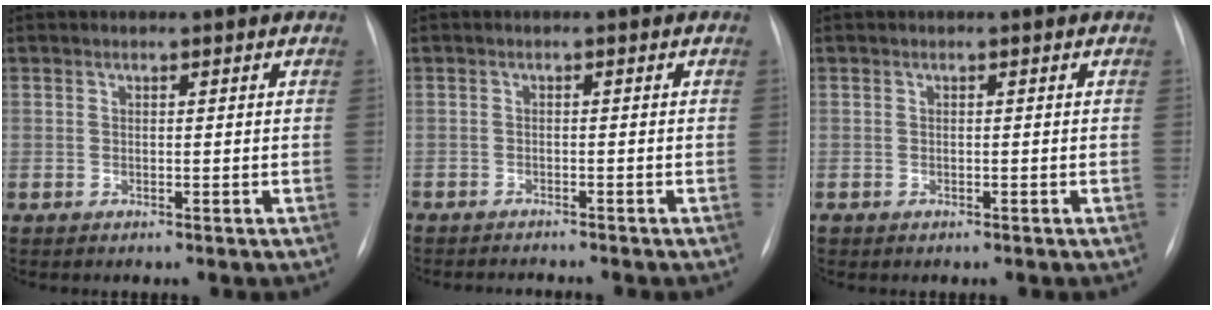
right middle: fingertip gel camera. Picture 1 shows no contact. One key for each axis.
{"total": 3.4, "fx": -3.3, "fy": 0.2, "fz": 0.8, "tx": -0.006, "ty": -0.010, "tz": -0.049}
{"total": 1.1, "fx": -0.8, "fy": 0.5, "fz": 0.5, "tx": -0.006, "ty": -0.001, "tz": -0.010}